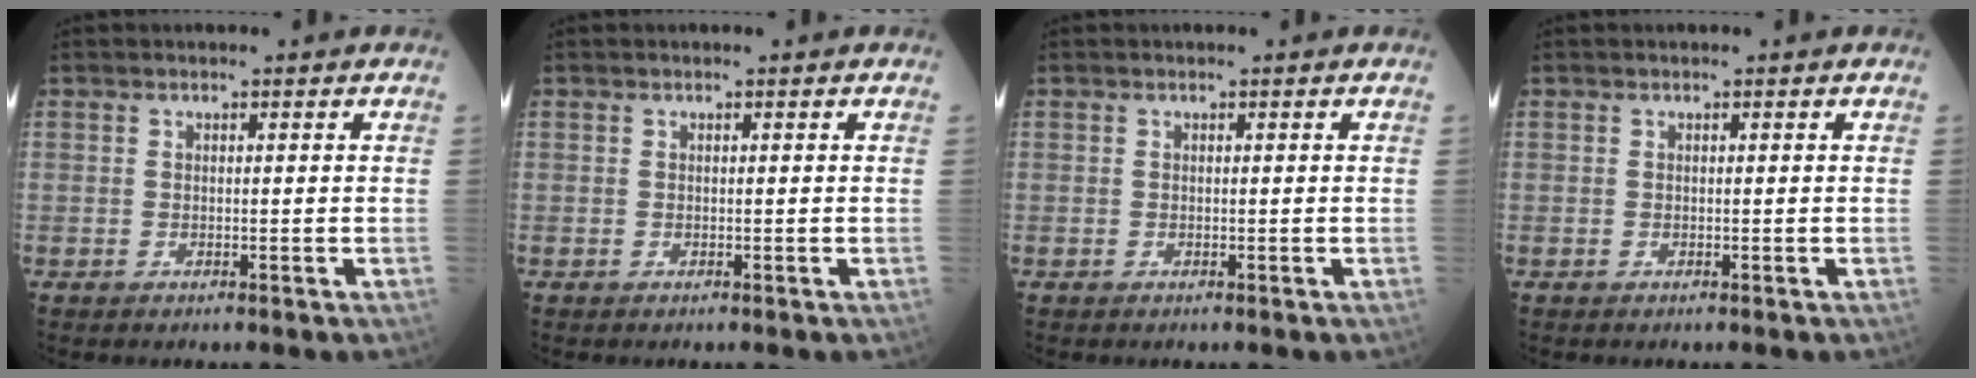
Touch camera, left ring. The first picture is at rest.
{"total": 0.0}
{"total": 0.0}
{"total": 0.0}